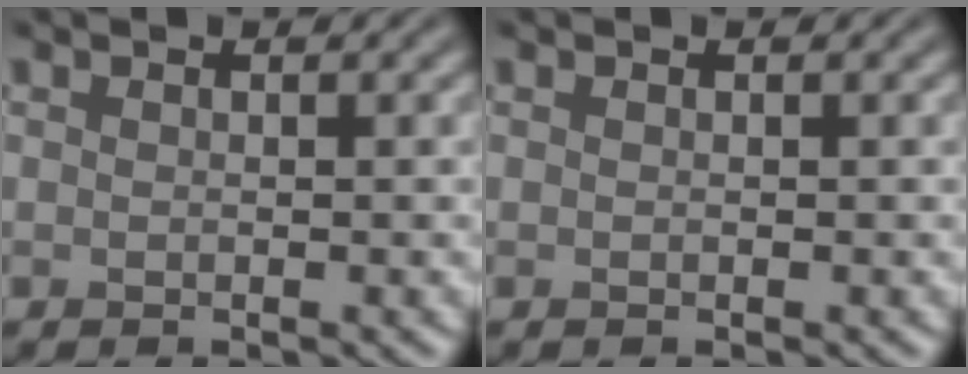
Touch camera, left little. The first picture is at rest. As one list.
[{"total": 0.0}]